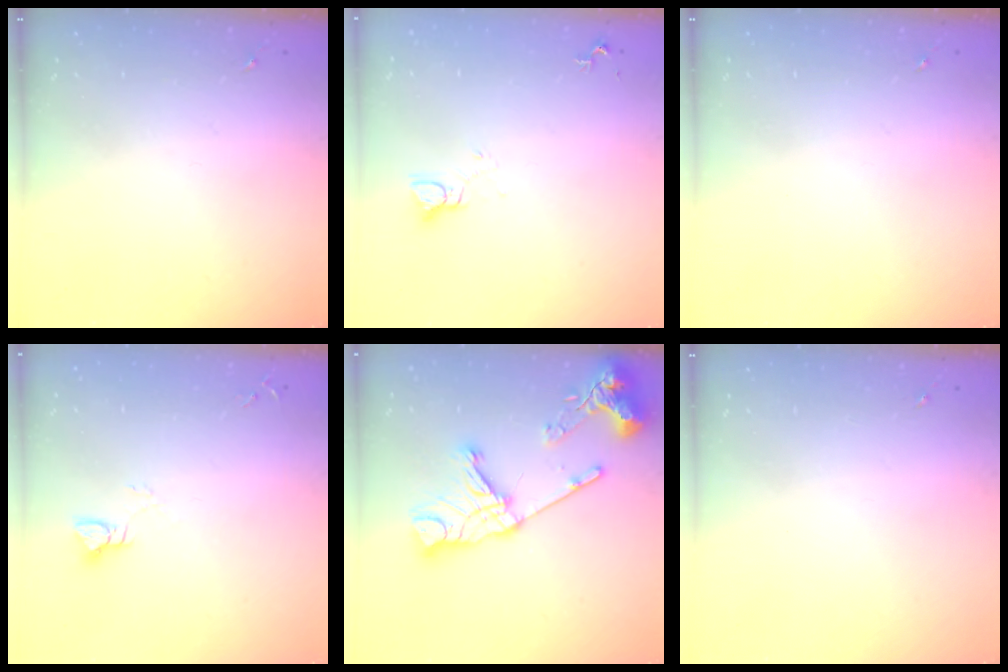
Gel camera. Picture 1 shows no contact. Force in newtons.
{"total": 3.0, "press": 3.0, "slide": 0.2}
{"total": 0.0}
{"total": 3.0, "press": 3.0, "slide": 0.3}
{"total": 20.1, "press": 20.0, "slide": 2.3}
{"total": 0.0}